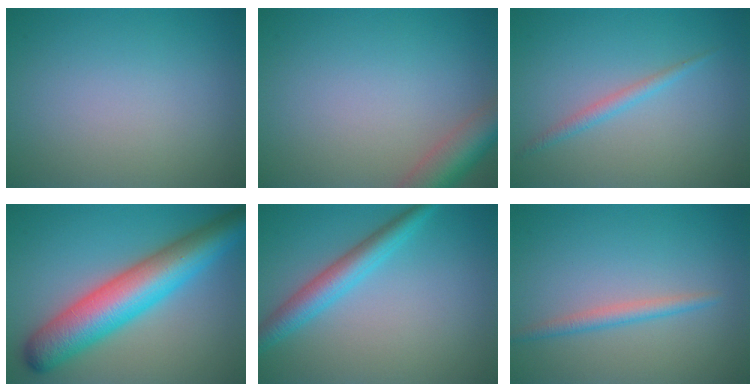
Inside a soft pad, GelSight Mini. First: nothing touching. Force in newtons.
{"total": 4.6, "press": 4.6, "slide": 0.3}
{"total": 1.4, "press": 1.4, "slide": 0.1}
{"total": 9.5, "press": 9.5, "slide": 0.2}
{"total": 3.7, "press": 3.7, "slide": 0.2}
{"total": 1.8, "press": 1.7, "slide": 0.1}